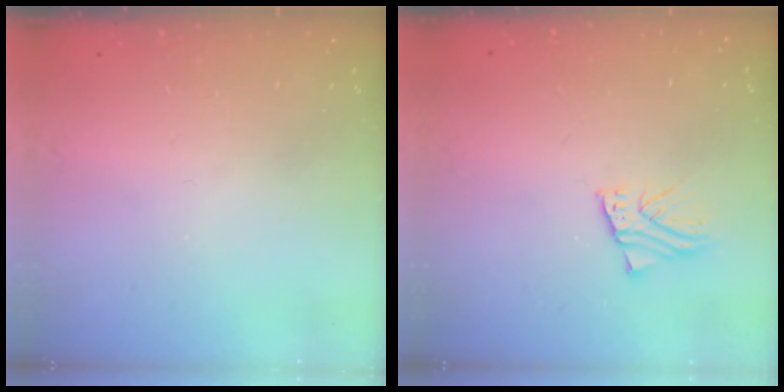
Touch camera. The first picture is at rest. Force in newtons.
{"total": 2.3, "press": 2.3, "slide": 0.1}